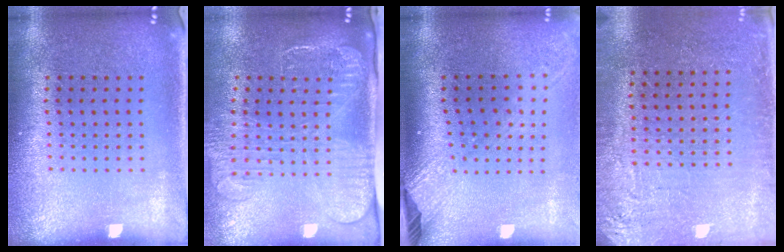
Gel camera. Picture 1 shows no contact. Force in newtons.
{"total": 2.6, "press": 2.0, "slide": 1.7}
{"total": 2.4, "press": 1.8, "slide": 1.7}
{"total": 2.8, "press": 2.7, "slide": 0.7}